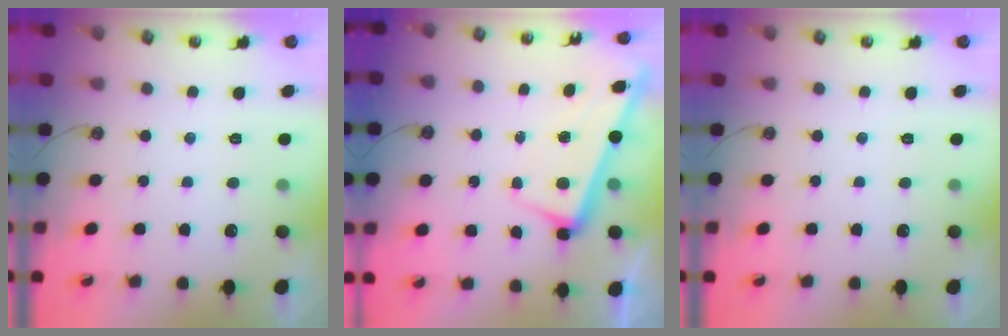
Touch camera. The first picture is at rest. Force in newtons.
{"total": 2.5, "press": 2.4, "slide": 0.6}
{"total": 0.0}